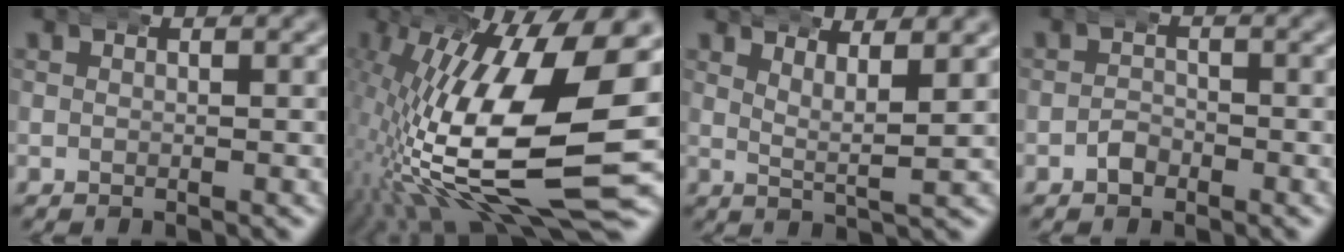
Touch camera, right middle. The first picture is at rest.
{"total": 17.1, "force": [-1.3, 6.9, 15.6], "torque": [-0.263, -0.021, -0.003]}
{"total": 3.7, "force": [2.3, 1.0, 2.7], "torque": [-0.044, -0.009, 0.032]}
{"total": 1.0, "force": [-0.7, 0.8, 0.0], "torque": [-0.001, 0.002, -0.021]}